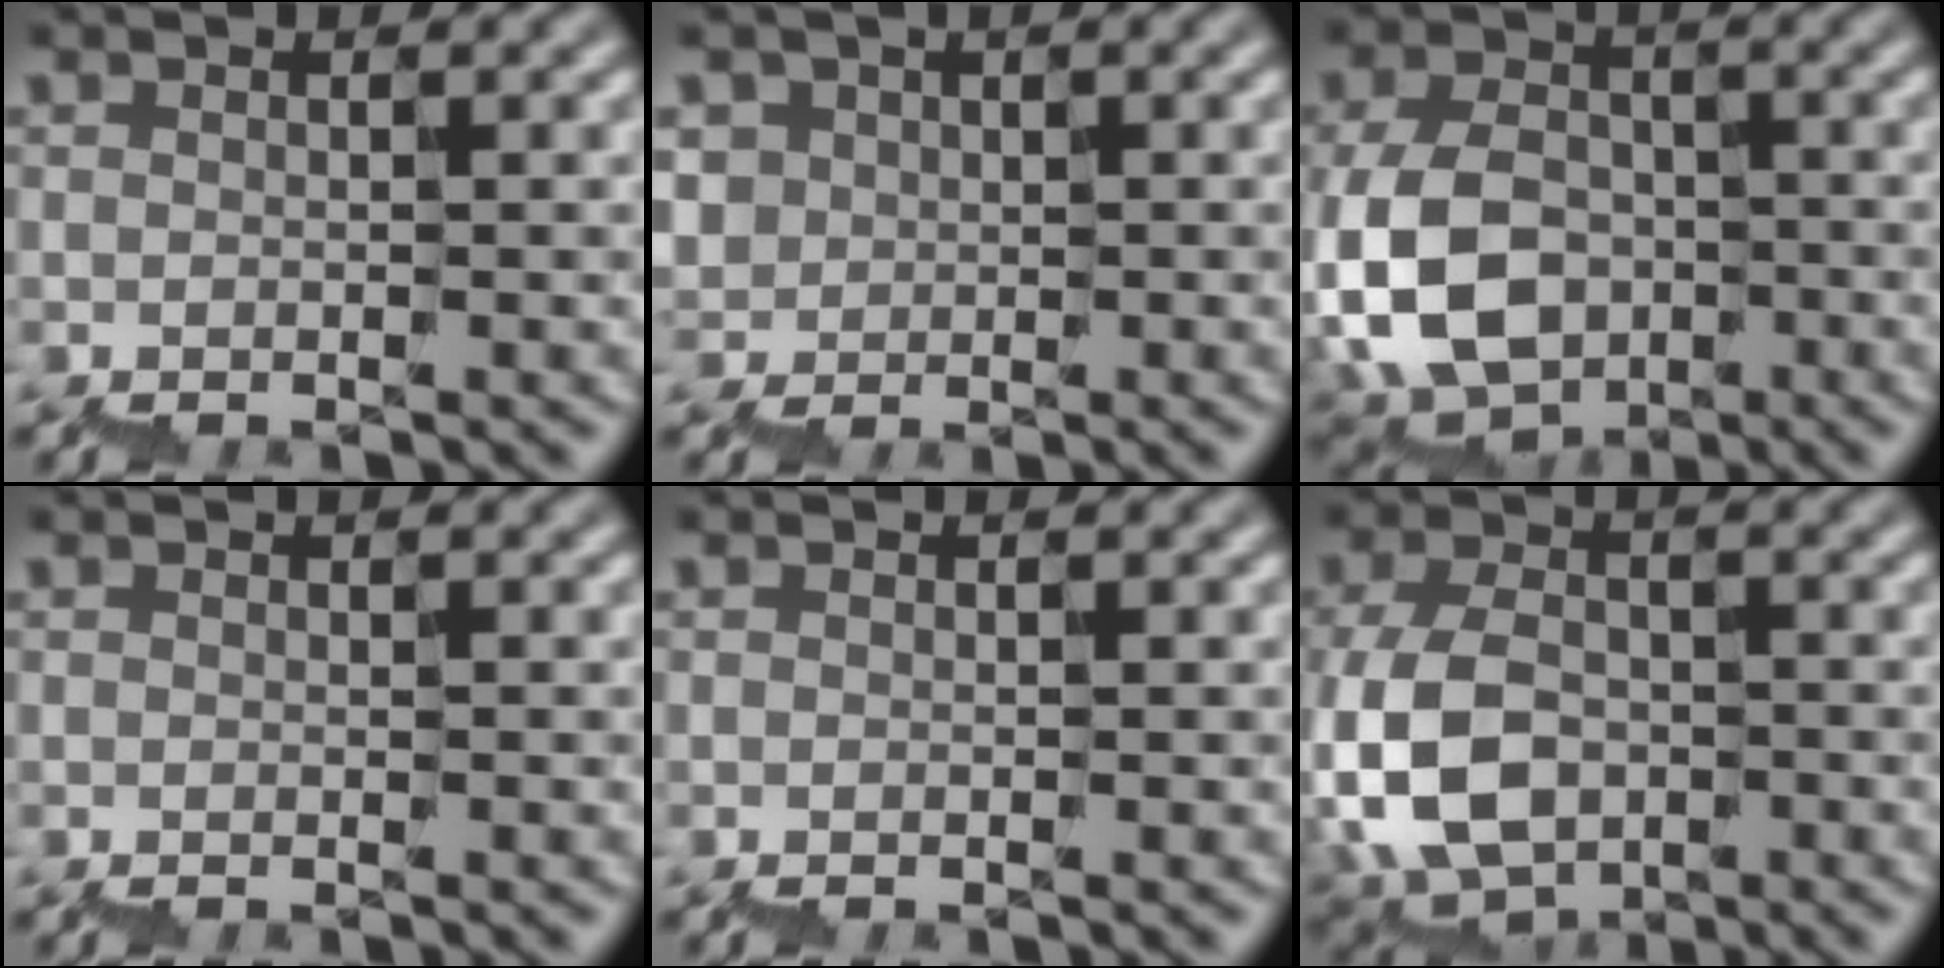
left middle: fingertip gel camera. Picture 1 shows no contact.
{"total": 2.5, "force": [0.1, 2.5, -0.4], "torque": [0.012, 0.021, 0.007]}
{"total": 6.6, "force": [-1.2, 5.4, 3.6], "torque": [-0.103, 0.005, -0.029]}
{"total": 0.0}
{"total": 0.0}
{"total": 6.0, "force": [-1.1, 4.5, 3.7], "torque": [-0.106, 0.005, -0.028]}